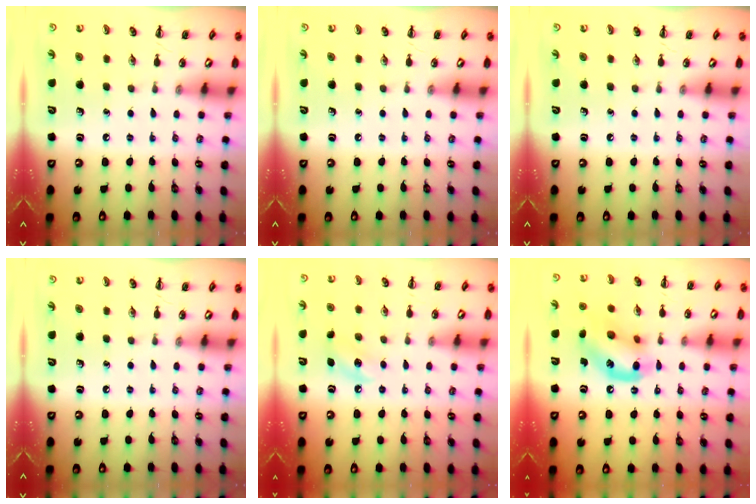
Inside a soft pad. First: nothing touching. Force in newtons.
{"total": 0.0}
{"total": 0.0}
{"total": 0.0}
{"total": 6.7, "press": 6.5, "slide": 1.7}
{"total": 13.8, "press": 13.8, "slide": 1.4}